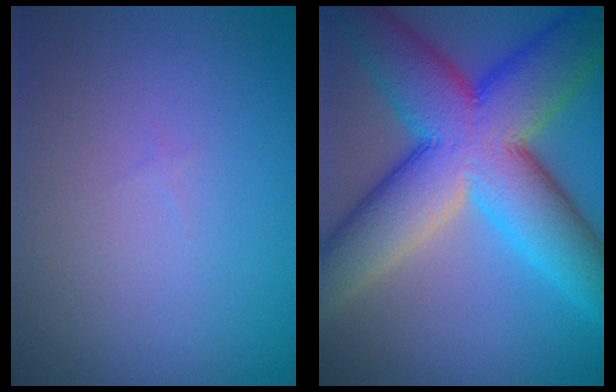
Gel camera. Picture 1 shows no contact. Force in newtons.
{"total": 14.5, "press": 14.5, "slide": 0.9}